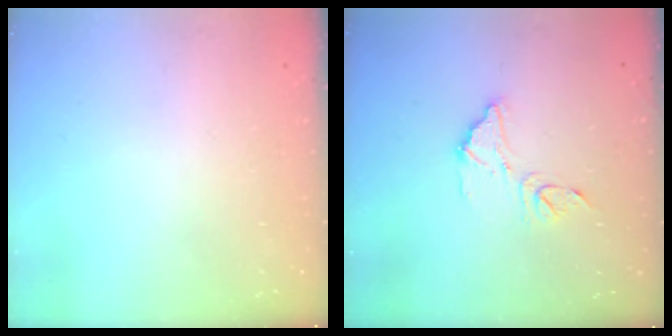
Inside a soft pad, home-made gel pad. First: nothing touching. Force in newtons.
{"total": 10.9, "press": 10.8, "slide": 1.1}